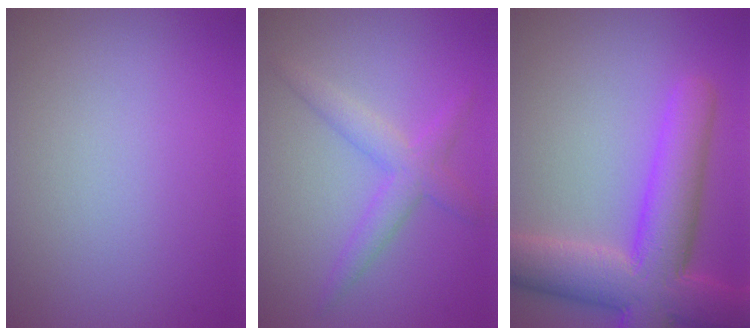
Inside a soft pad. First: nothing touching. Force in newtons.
{"total": 3.0, "press": 3.0, "slide": 0.1}
{"total": 9.4, "press": 9.4, "slide": 0.6}